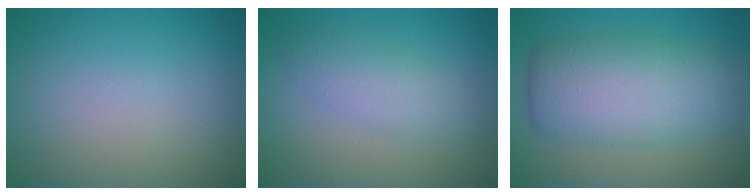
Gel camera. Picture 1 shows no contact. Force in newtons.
{"total": 3.2, "press": 3.2, "slide": 0.1}
{"total": 7.9, "press": 7.9, "slide": 0.3}